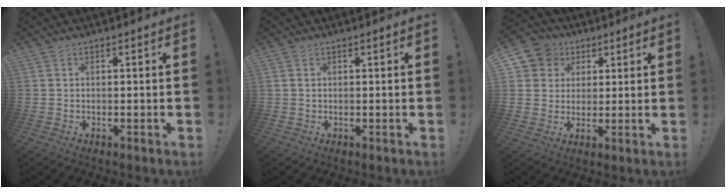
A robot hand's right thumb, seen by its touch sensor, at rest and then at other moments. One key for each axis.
{"total": 0.6, "fx": 0.3, "fy": 0.5, "fz": 0.3, "tx": -0.009, "ty": 0.004, "tz": 0.006}
{"total": 8.2, "fx": 2.7, "fy": 7.6, "fz": 1.7, "tx": -0.024, "ty": -0.013, "tz": 0.058}